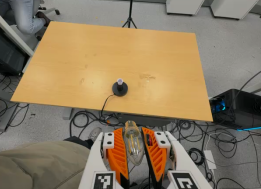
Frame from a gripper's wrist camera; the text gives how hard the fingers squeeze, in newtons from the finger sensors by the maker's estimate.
{"total": 19.7, "left": 21.6, "right": 17.8}